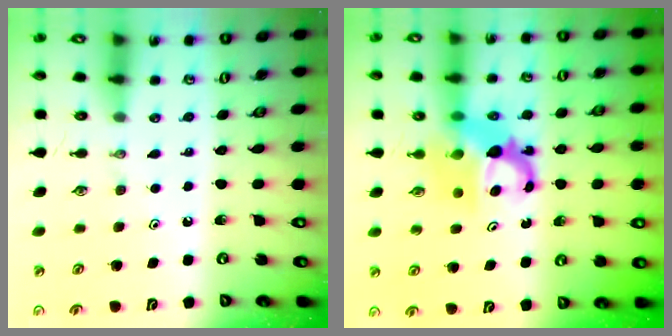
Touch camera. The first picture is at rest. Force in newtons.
{"total": 7.1, "press": 7.1, "slide": 0.5}